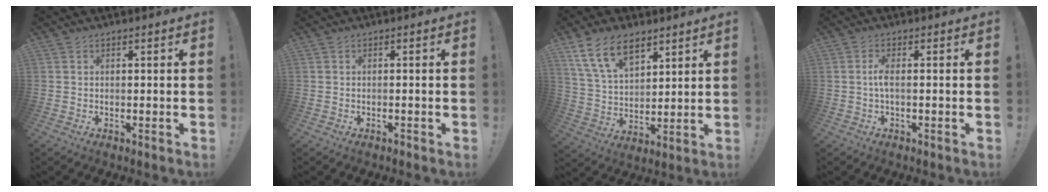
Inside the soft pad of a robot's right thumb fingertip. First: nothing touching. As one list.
[{"total": 0.8, "force": [-0.7, -0.2, 0.3], "torque": [-0.008, 0.001, -0.013]}, {"total": 14.1, "force": [8.6, 7.8, 8.0], "torque": [-0.141, -0.035, 0.162]}, {"total": 3.3, "force": [-0.3, 0.7, 3.2], "torque": [-0.073, 0.004, -0.007]}]